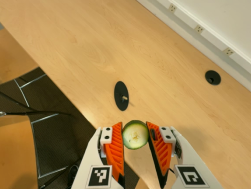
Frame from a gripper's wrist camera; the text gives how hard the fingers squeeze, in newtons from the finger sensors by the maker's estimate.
{"total": 10.0, "left": 10.6, "right": 9.4}